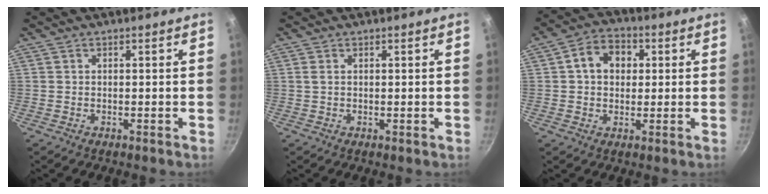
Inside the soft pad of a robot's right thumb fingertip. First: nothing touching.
{"total": 0.9, "force": [0.3, 0.4, 0.8], "torque": [-0.014, 0.000, 0.003]}
{"total": 7.9, "force": [1.6, 6.2, 4.7], "torque": [-0.047, 0.012, 0.013]}